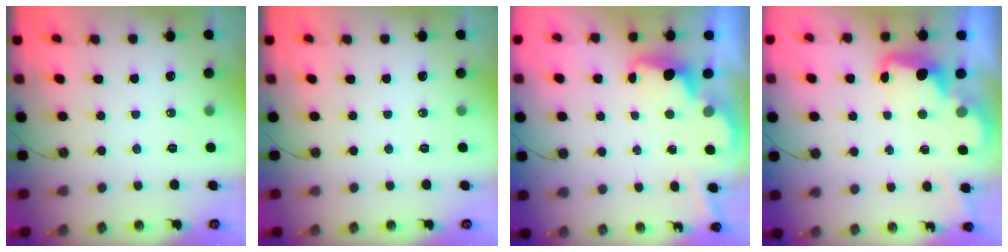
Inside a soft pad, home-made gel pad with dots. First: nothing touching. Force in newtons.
{"total": 0.0}
{"total": 3.5, "press": 3.4, "slide": 0.7}
{"total": 2.6, "press": 2.6, "slide": 0.6}